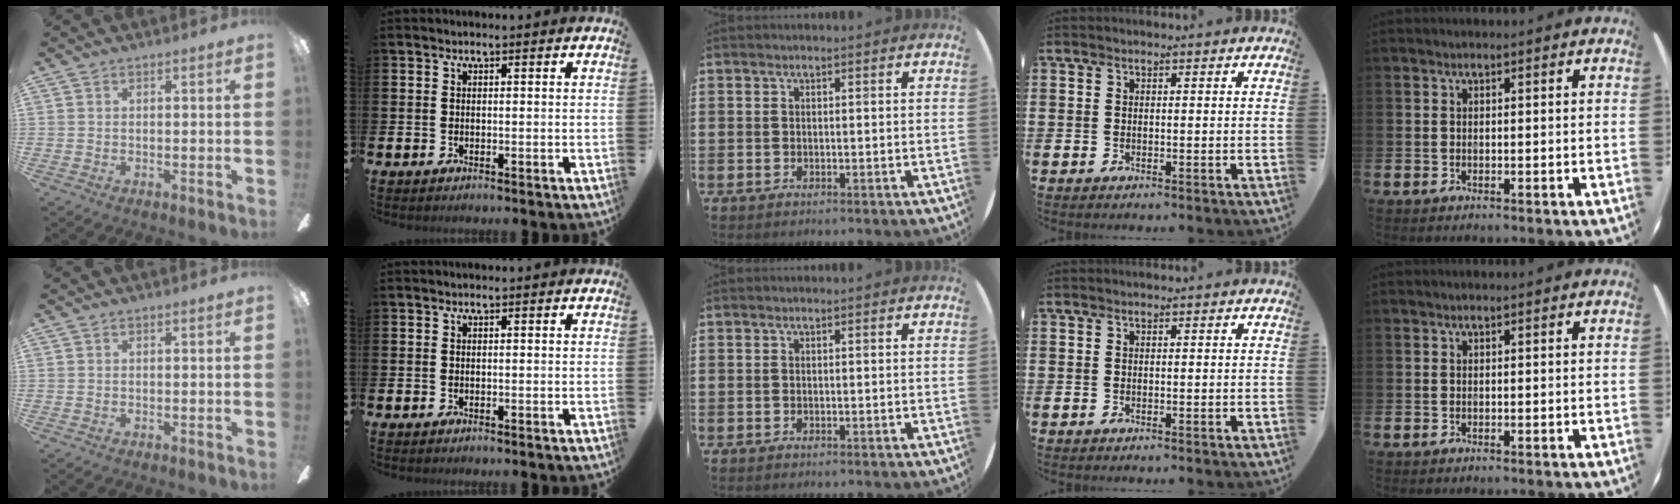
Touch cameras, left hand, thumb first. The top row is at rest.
{}